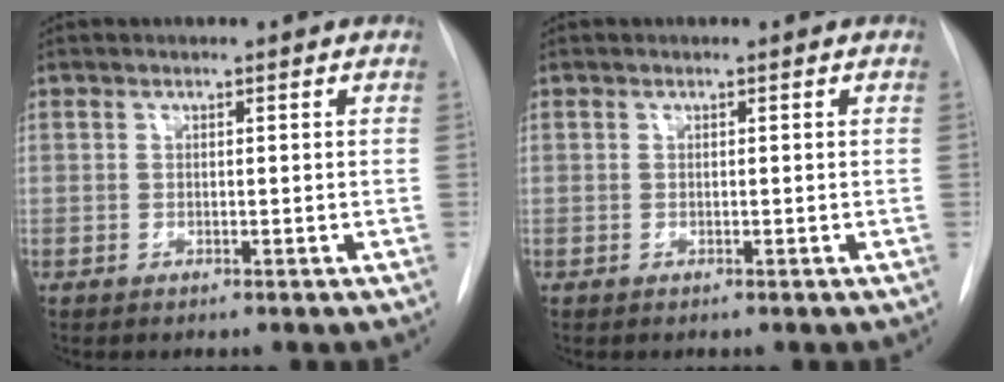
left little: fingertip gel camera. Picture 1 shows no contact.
{"total": 0.0}